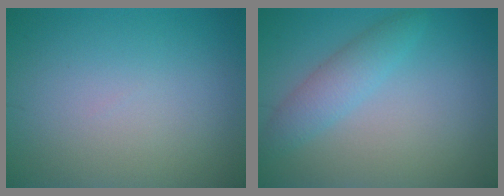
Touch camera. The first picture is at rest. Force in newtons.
{"total": 2.8, "press": 2.8, "slide": 0.2}